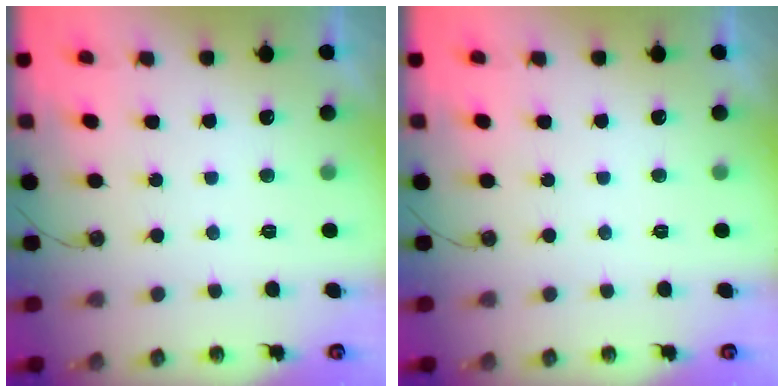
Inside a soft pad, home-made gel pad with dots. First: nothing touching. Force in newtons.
{"total": 0.0}